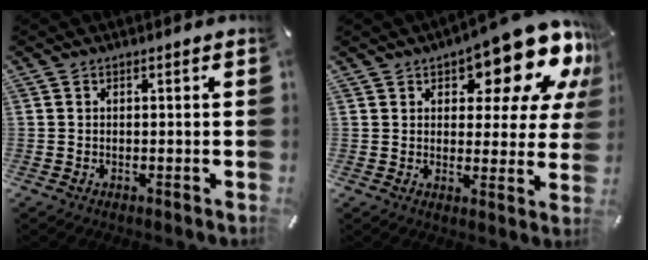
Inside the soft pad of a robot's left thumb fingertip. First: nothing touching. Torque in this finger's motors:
{"motor_torque": [2.49, 2.52, 1.72, -1.05, 0.13]}